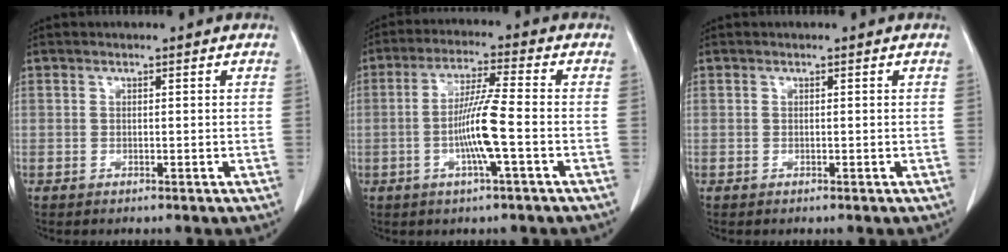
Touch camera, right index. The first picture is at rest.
{"total": 8.3, "force": [-1.9, -0.4, 8.0], "torque": [-0.158, -0.002, -0.039]}
{"total": 0.0}